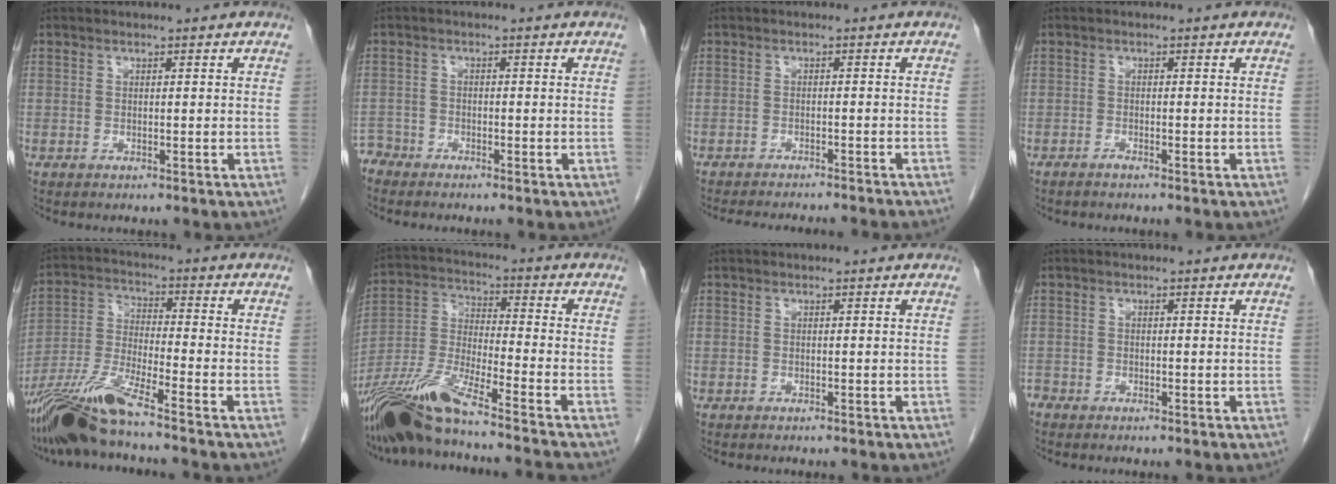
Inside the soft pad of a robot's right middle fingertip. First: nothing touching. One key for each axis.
{"total": 2.5, "fx": -2.3, "fy": 0.5, "fz": -0.6, "tx": 0.013, "ty": -0.006, "tz": -0.047}
{"total": 12.5, "fx": -11.5, "fy": 0.9, "fz": 4.8, "tx": -0.064, "ty": -0.015, "tz": -0.140}
{"total": 0.9, "fx": -0.8, "fy": -0.1, "fz": 0.4, "tx": -0.011, "ty": -0.001, "tz": -0.015}
{"total": 10.7, "fx": -8.4, "fy": -0.5, "fz": 6.6, "tx": -0.144, "ty": -0.021, "tz": -0.164}
{"total": 16.7, "fx": -13.8, "fy": -0.7, "fz": 9.4, "tx": -0.207, "ty": -0.022, "tz": -0.259}
{"total": 0.8, "fx": -0.8, "fy": 0.1, "fz": 0.3, "tx": -0.011, "ty": -0.004, "tz": -0.010}
{"total": 1.3, "fx": -1.2, "fy": 0.4, "fz": 0.1, "tx": -0.004, "ty": -0.003, "tz": -0.021}